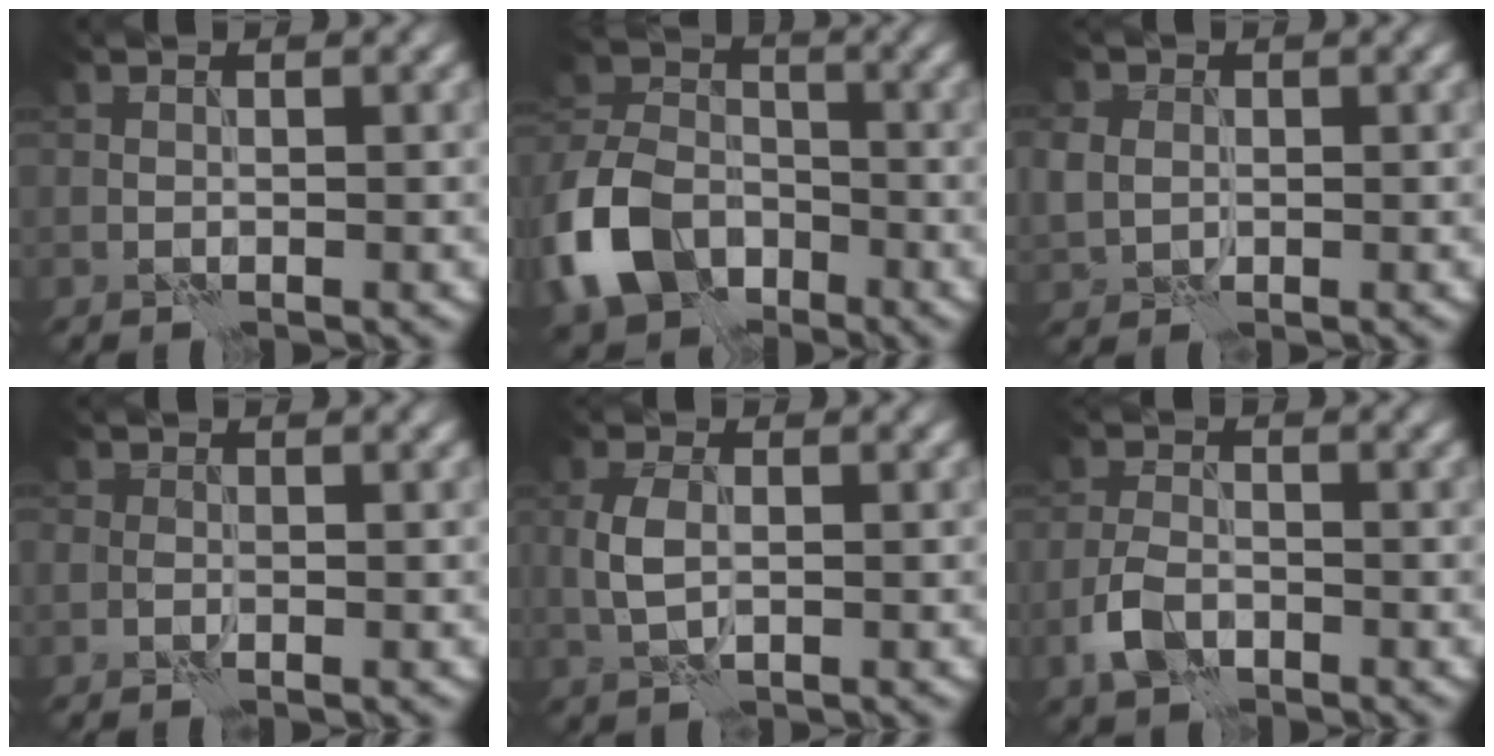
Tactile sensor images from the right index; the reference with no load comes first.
{"total": 8.9, "force": [-4.4, 6.3, 4.6], "torque": [-0.100, -0.003, -0.100]}
{"total": 3.3, "force": [0.4, 2.8, 1.7], "torque": [-0.045, 0.008, 0.005]}
{"total": 1.0, "force": [-0.2, 0.8, 0.7], "torque": [-0.011, 0.001, -0.007]}
{"total": 2.6, "force": [-0.1, 1.5, 2.2], "torque": [-0.052, 0.001, -0.003]}
{"total": 3.2, "force": [-1.7, 1.9, 2.1], "torque": [-0.042, 0.003, -0.040]}